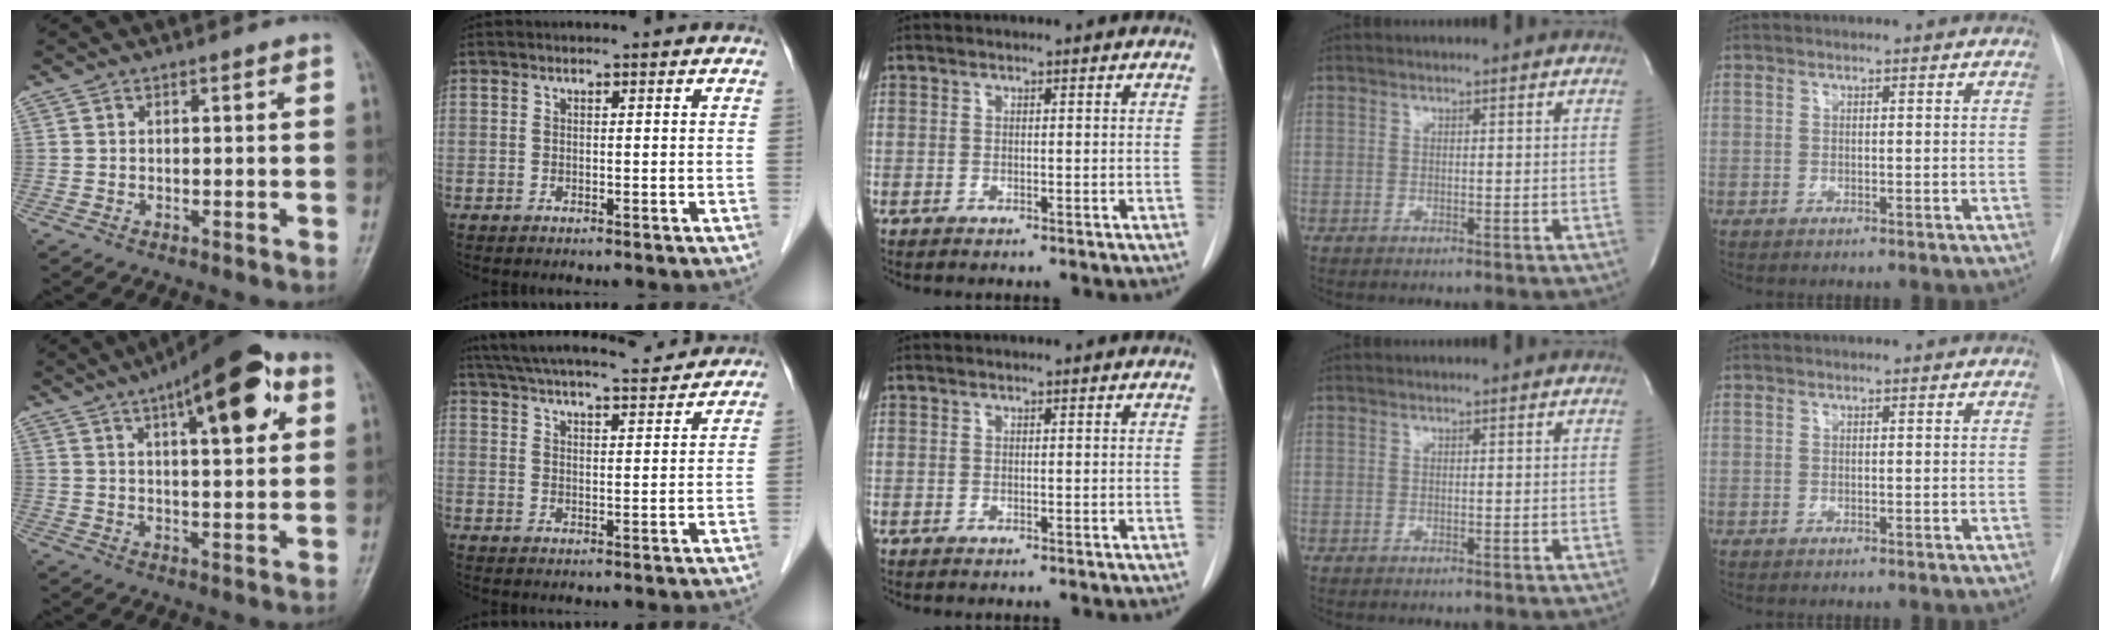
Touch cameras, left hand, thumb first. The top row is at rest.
{"thumb": {"total": 16.5, "force": [7.4, 5.6, 13.6], "torque": [-0.167, -0.006, 0.102]}, "index": {"total": 17.7, "force": [16.1, 2.3, 6.9], "torque": [-0.118, 0.031, 0.232]}}